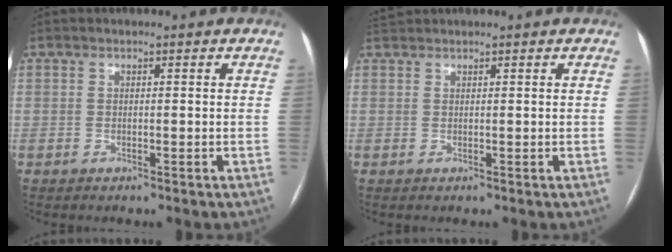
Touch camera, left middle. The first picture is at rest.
{"total": 1.4, "force": [1.4, -0.1, 0.1], "torque": [-0.009, 0.020, 0.035]}